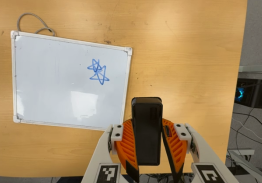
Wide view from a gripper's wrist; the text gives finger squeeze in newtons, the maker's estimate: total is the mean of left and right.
{"total": 9.8, "left": 8.1, "right": 11.5}